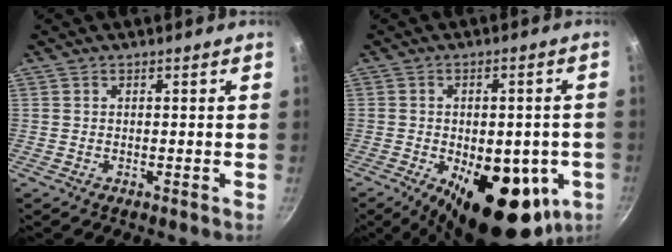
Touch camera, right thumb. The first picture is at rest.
{"total": 21.3, "force": [-6.6, 10.7, 17.1], "torque": [-0.200, -0.004, -0.077]}